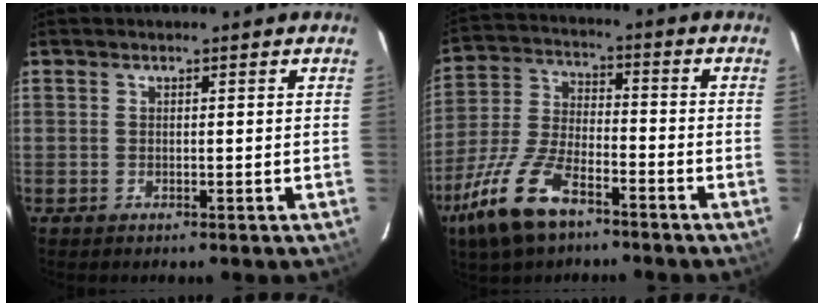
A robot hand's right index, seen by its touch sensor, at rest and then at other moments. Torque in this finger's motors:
{"motor_torque": [1.22, -0.92, 0.72, 0.17]}